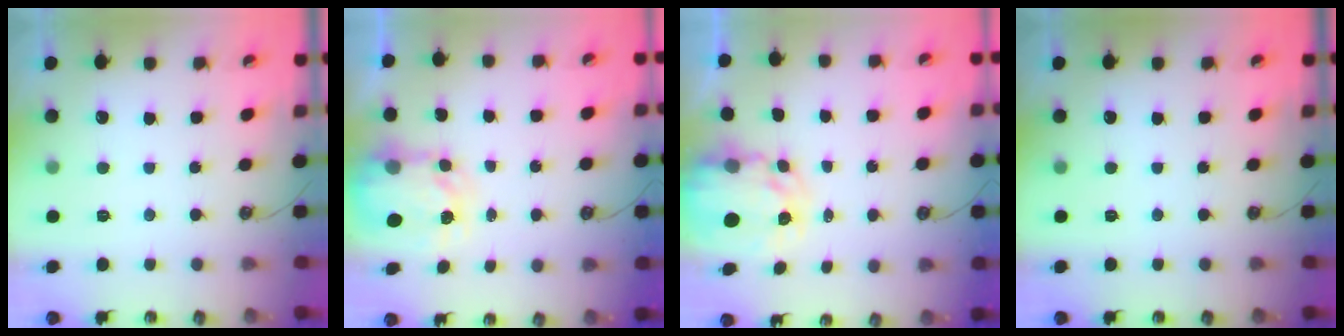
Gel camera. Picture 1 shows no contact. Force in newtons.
{"total": 4.7, "press": 4.7, "slide": 0.3}
{"total": 6.3, "press": 6.3, "slide": 0.5}
{"total": 0.0}